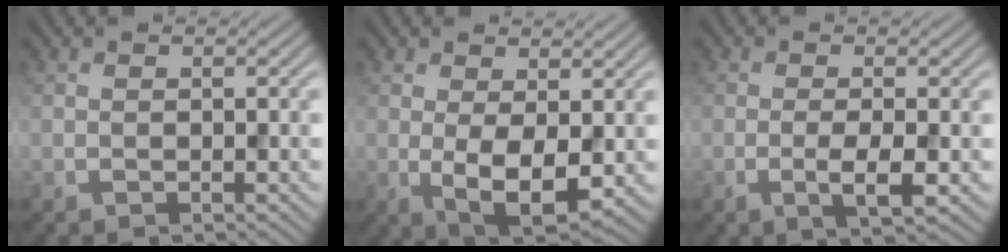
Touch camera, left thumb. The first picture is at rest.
{"total": 6.4, "force": [-0.3, 3.3, 5.5], "torque": [-0.116, -0.010, 0.003]}
{"total": 3.2, "force": [-1.2, 0.6, 2.9], "torque": [-0.063, -0.004, -0.020]}